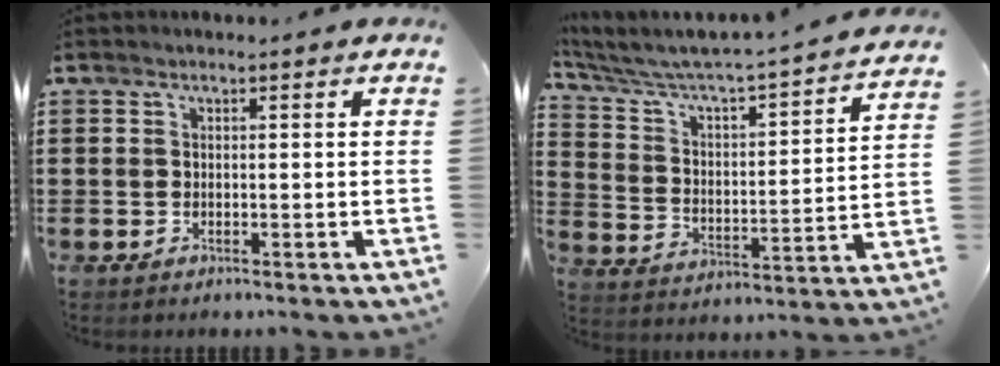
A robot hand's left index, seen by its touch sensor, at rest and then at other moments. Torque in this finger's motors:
{"motor_torque": [1.07, -1.07, 0.53, 0.15]}